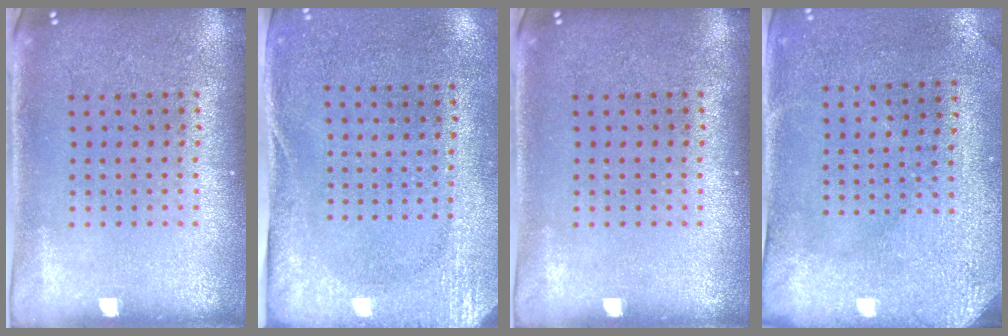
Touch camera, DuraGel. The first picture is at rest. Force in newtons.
{"total": 2.7, "press": 2.2, "slide": 1.7}
{"total": 0.0}
{"total": 3.1, "press": 2.4, "slide": 1.9}